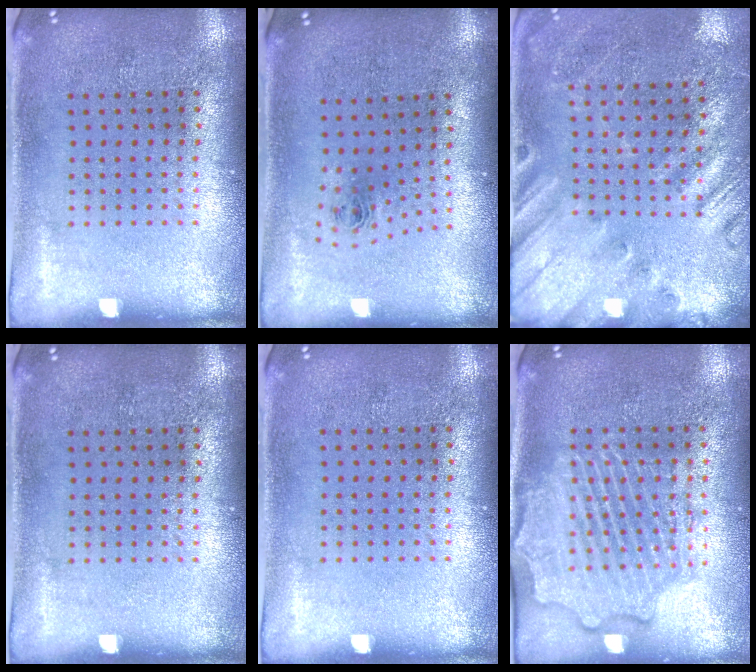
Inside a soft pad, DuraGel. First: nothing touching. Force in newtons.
{"total": 0.8, "press": 0.3, "slide": 0.7}
{"total": 2.2, "press": 1.8, "slide": 1.2}
{"total": 0.0}
{"total": 0.0}
{"total": 2.5, "press": 2.4, "slide": 0.3}